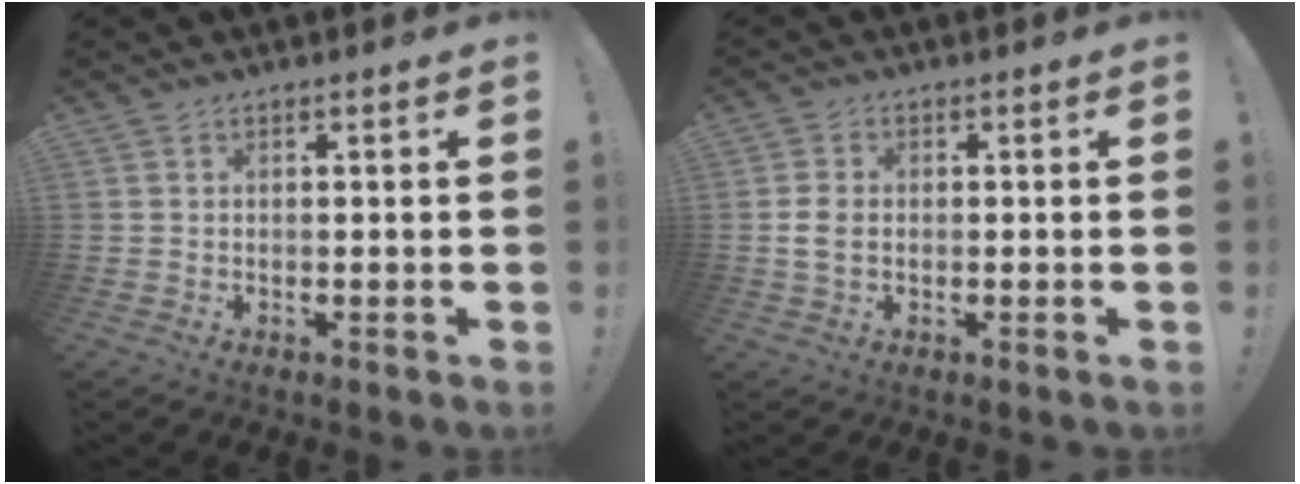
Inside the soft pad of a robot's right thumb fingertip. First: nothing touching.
{"total": 4.9, "force": [-0.1, 3.4, 3.6], "torque": [-0.067, 0.007, -0.002]}